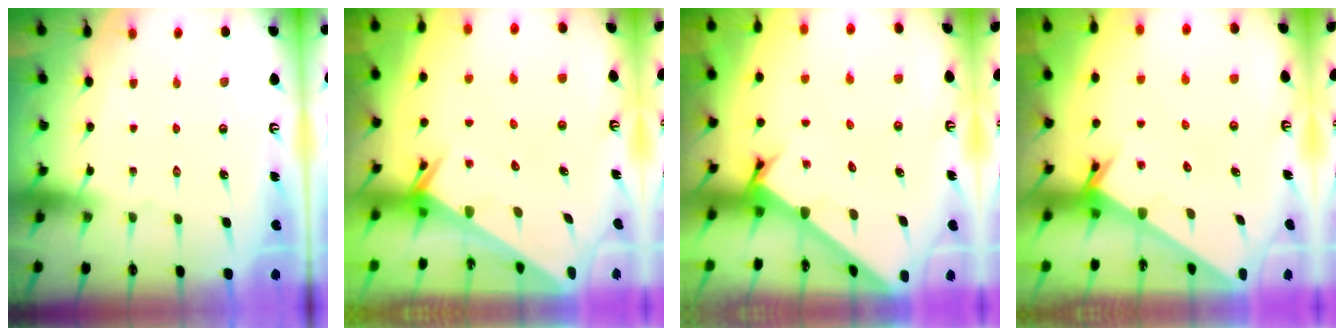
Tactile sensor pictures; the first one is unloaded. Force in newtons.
{"total": 2.5, "press": 2.5, "slide": 0.1}
{"total": 2.4, "press": 2.4, "slide": 0.2}
{"total": 2.5, "press": 2.5, "slide": 0.1}